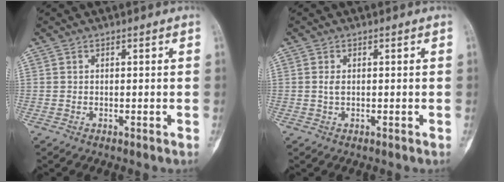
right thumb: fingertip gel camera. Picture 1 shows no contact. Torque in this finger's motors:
{"motor_torque": [0.60, 0.25, -0.02, -0.11, -0.01]}